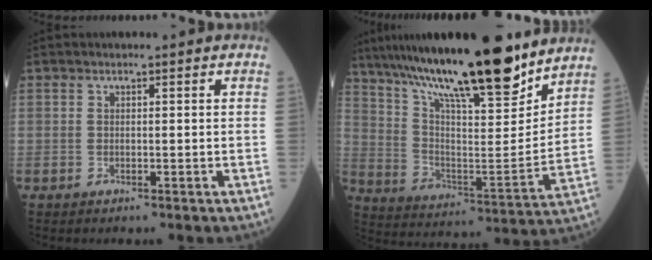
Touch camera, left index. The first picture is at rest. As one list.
[{"total": 24.6, "force": [19.2, 3.8, 14.9], "torque": [-0.261, -0.009, 0.313]}]